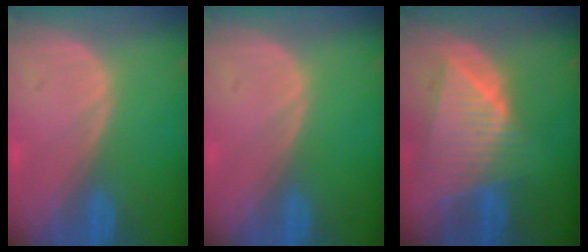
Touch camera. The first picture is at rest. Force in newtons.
{"total": 0.0}
{"total": 9.1, "press": 8.0, "slide": 4.4}